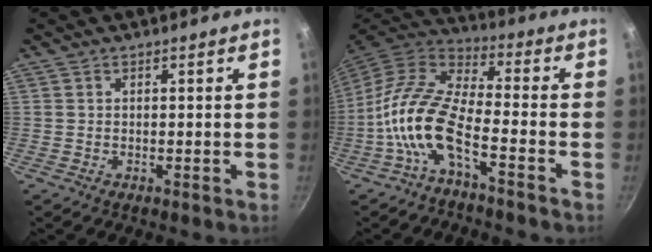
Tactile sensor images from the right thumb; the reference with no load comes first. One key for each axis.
{"total": 12.6, "fx": -5.2, "fy": 4.8, "fz": 10.5, "tx": -0.211, "ty": 0.047, "tz": -0.112}